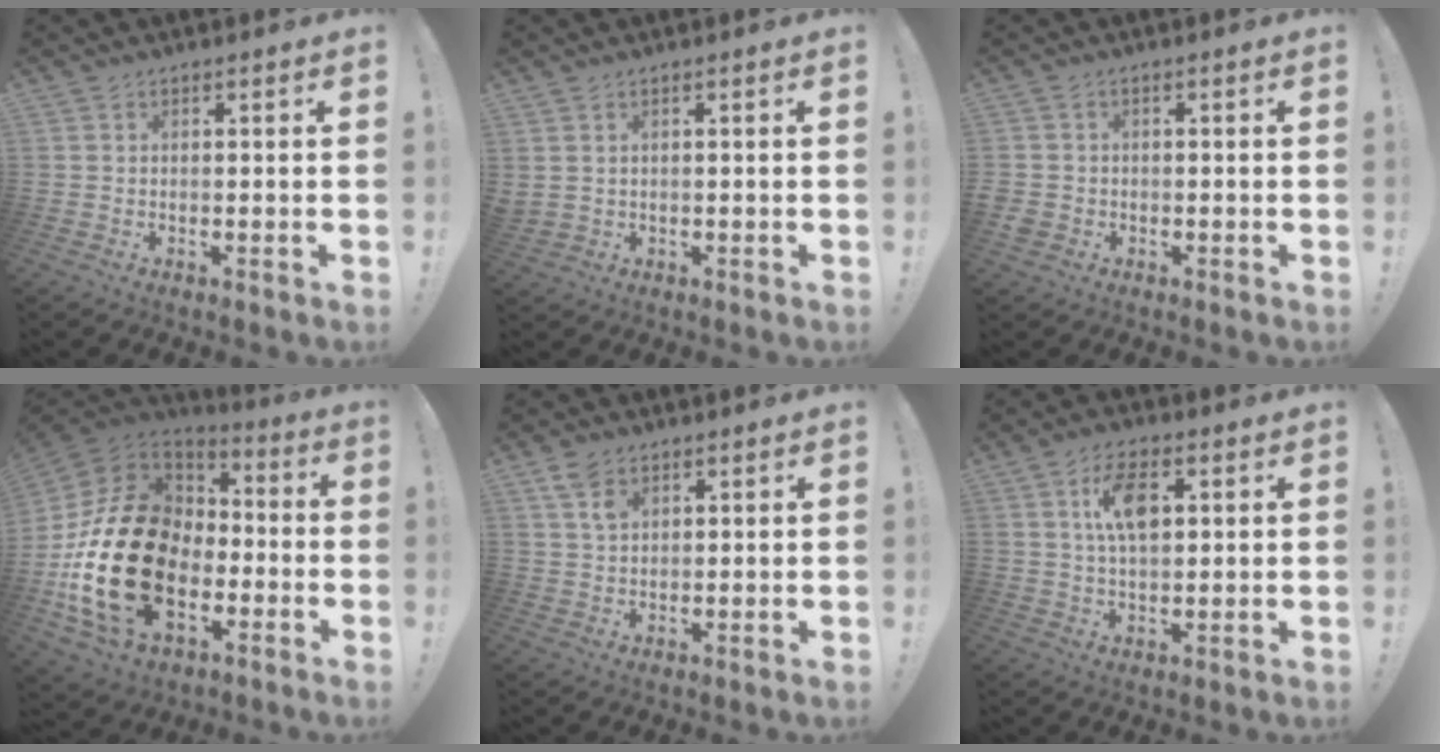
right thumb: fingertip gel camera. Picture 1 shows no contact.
{"total": 1.8, "force": [1.0, 1.0, 1.1], "torque": [-0.028, 0.001, 0.020]}
{"total": 2.7, "force": [-0.8, 2.4, 1.0], "torque": [-0.028, 0.003, -0.014]}
{"total": 28.1, "force": [-5.5, 18.7, 20.2], "torque": [-0.413, 0.029, -0.073]}
{"total": 5.3, "force": [3.0, 3.2, 3.0], "torque": [-0.052, -0.010, 0.058]}
{"total": 9.9, "force": [2.8, 5.1, 7.9], "torque": [-0.124, 0.003, 0.048]}